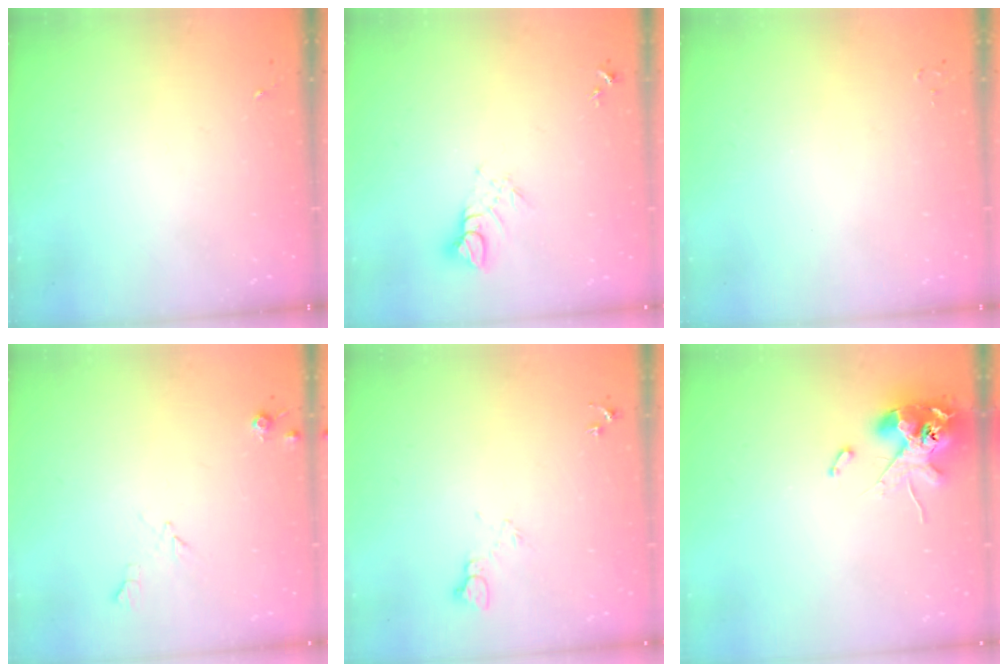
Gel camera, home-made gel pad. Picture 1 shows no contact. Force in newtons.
{"total": 6.6, "press": 6.6, "slide": 0.5}
{"total": 2.0, "press": 2.0, "slide": 0.3}
{"total": 5.8, "press": 5.8, "slide": 0.8}
{"total": 5.6, "press": 5.6, "slide": 0.6}
{"total": 12.4, "press": 12.2, "slide": 2.2}